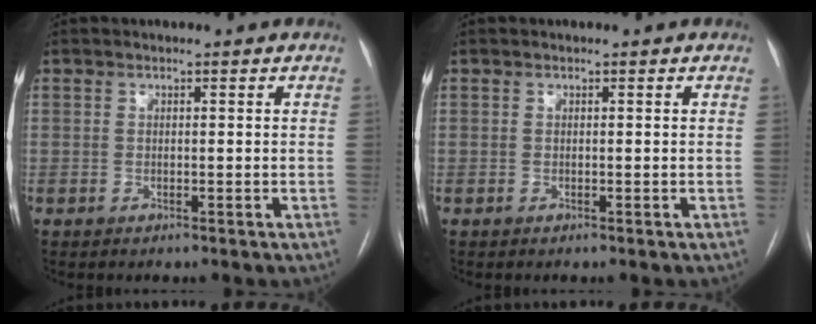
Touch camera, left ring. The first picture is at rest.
{"total": 0.0}